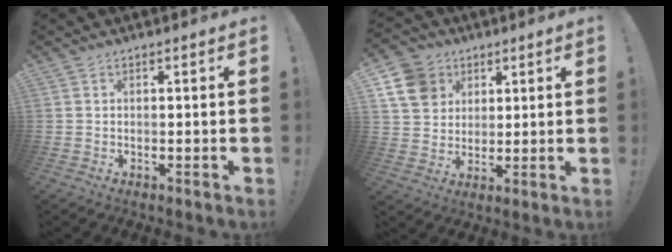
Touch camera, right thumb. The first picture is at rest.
{"total": 12.7, "force": [5.5, 10.6, 4.5], "torque": [-0.065, -0.024, 0.113]}